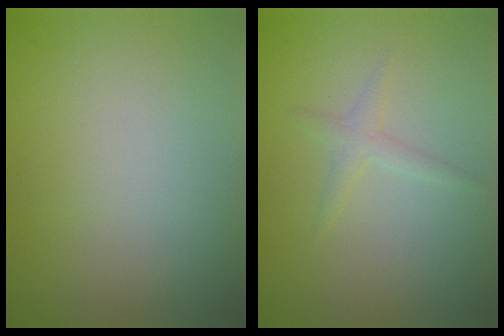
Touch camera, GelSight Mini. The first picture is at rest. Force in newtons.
{"total": 1.2, "press": 1.2, "slide": 0.1}